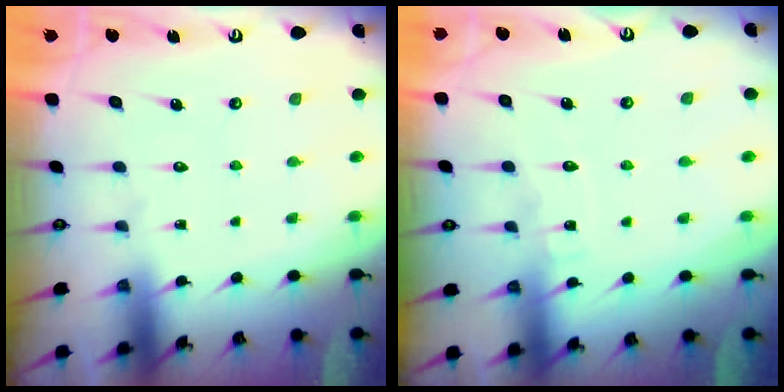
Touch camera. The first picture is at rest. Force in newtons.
{"total": 4.7, "press": 4.7, "slide": 0.3}